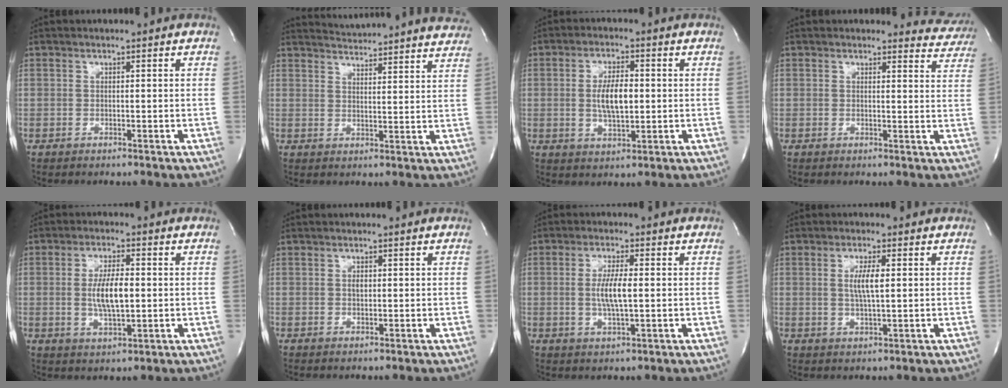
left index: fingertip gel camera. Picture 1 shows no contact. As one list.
[{"total": 19.9, "force": [19.2, 0.9, 5.0], "torque": [-0.077, -0.059, 0.229]}, {"total": 6.4, "force": [0.2, 2.3, 6.0], "torque": [-0.117, 0.001, 0.004]}, {"total": 5.7, "force": [5.5, 1.5, -0.8], "torque": [0.030, -0.032, 0.029]}, {"total": 6.9, "force": [0.0, 2.0, 6.6], "torque": [-0.133, -0.002, 0.003]}, {"total": 1.0, "force": [0.2, 0.6, 0.8], "torque": [-0.016, 0.000, 0.004]}, {"total": 5.4, "force": [0.0, 0.9, 5.3], "torque": [-0.111, -0.003, -0.001]}, {"total": 4.2, "force": [0.7, 0.6, 4.1], "torque": [-0.080, -0.003, 0.012]}]